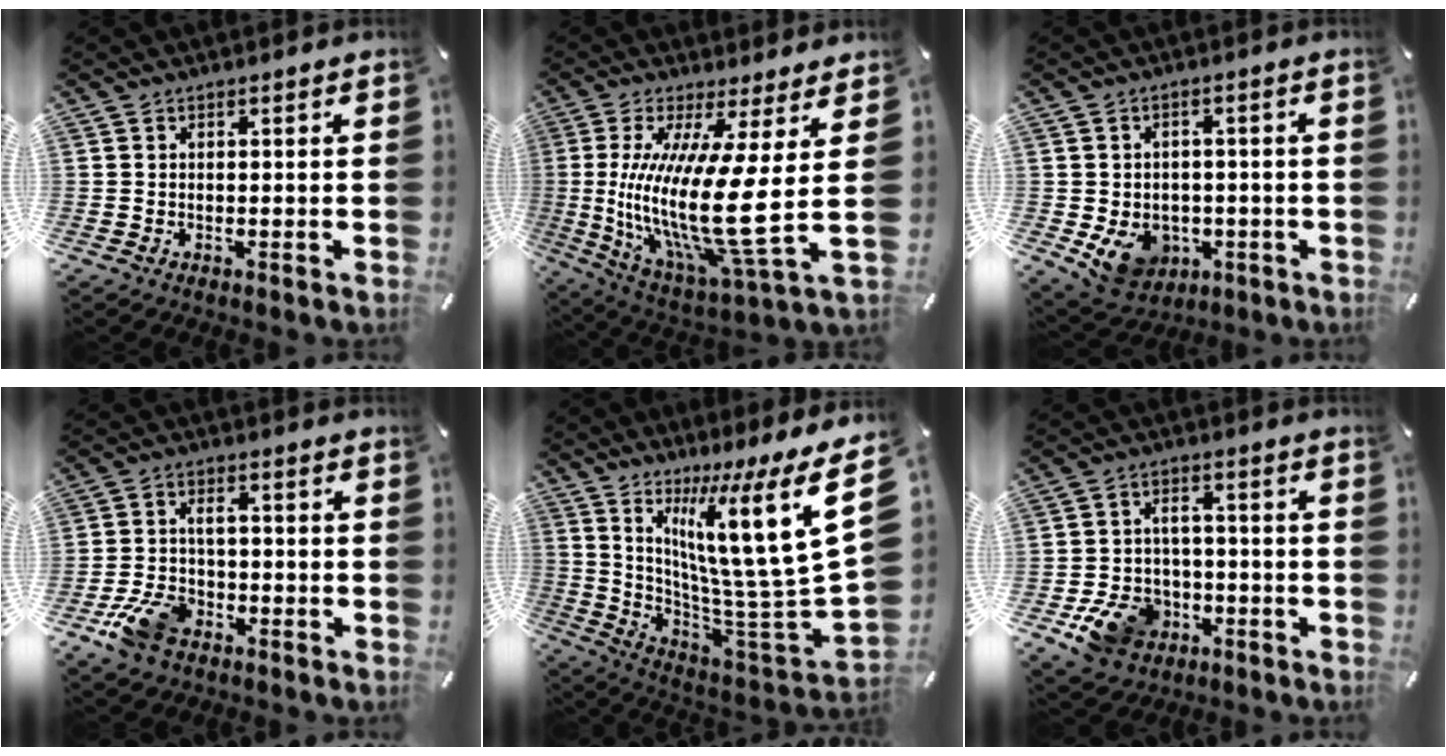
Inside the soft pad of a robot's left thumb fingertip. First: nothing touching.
{"total": 21.7, "force": [1.1, 4.2, 21.3], "torque": [-0.446, -0.051, 0.016]}
{"total": 8.7, "force": [-2.6, 7.2, 4.1], "torque": [-0.076, 0.010, -0.047]}
{"total": 9.3, "force": [-3.9, 6.1, 5.8], "torque": [-0.121, 0.021, -0.070]}
{"total": 23.3, "force": [9.5, 4.1, 20.9], "torque": [-0.341, -0.099, 0.143]}
{"total": 11.3, "force": [-5.2, 8.7, 5.1], "torque": [-0.097, 0.041, -0.088]}